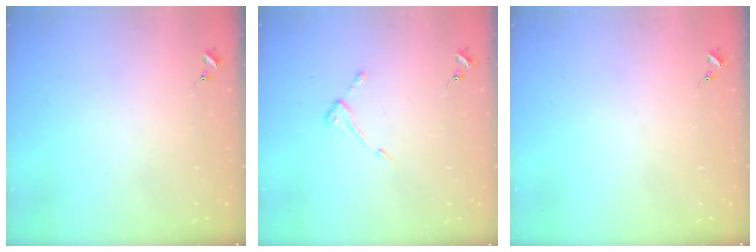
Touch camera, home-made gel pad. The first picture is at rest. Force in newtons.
{"total": 4.3, "press": 4.3, "slide": 0.5}
{"total": 0.0}